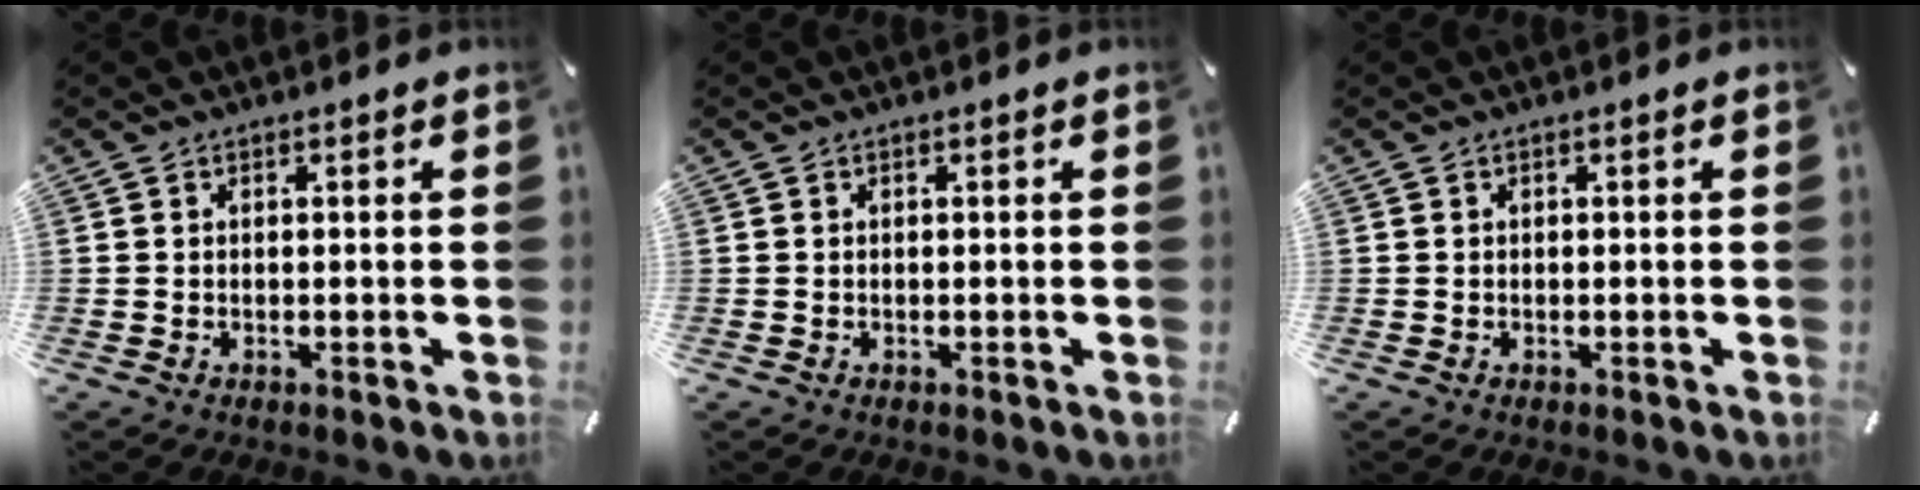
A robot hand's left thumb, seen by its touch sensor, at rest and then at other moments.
{"total": 0.0}
{"total": 0.0}